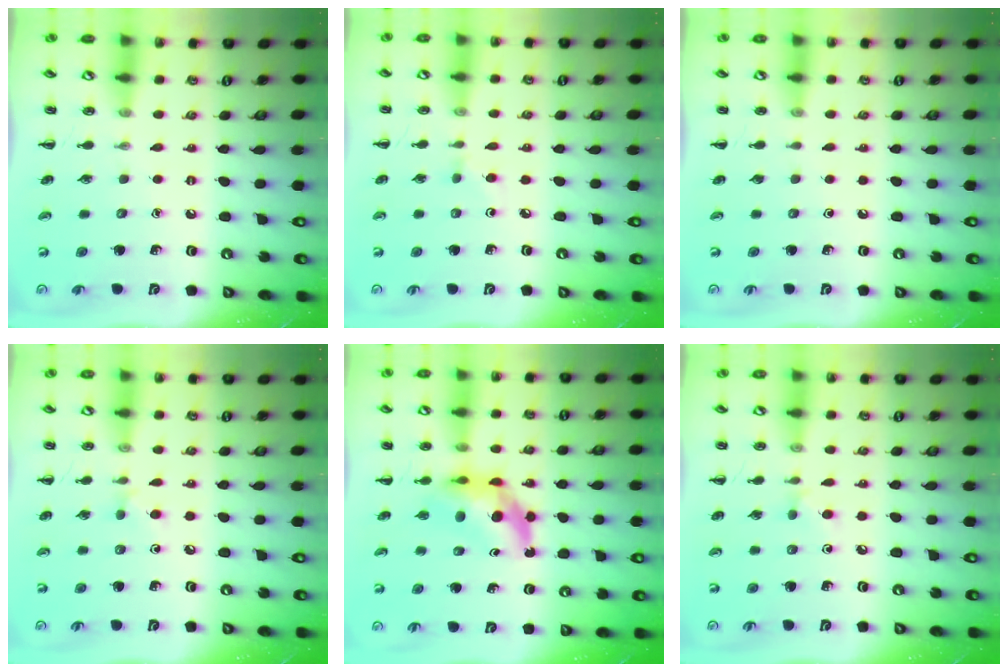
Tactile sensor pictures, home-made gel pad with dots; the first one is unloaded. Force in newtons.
{"total": 2.0, "press": 1.8, "slide": 0.8}
{"total": 0.0}
{"total": 4.5, "press": 4.2, "slide": 1.4}
{"total": 6.8, "press": 6.6, "slide": 1.7}
{"total": 4.5, "press": 4.2, "slide": 1.4}